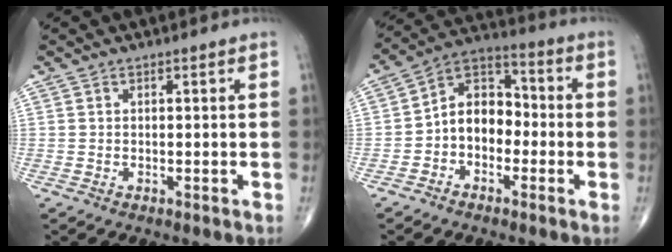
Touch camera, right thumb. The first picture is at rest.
{"total": 9.7, "force": [-2.1, 7.1, 6.3], "torque": [-0.070, 0.042, -0.055]}